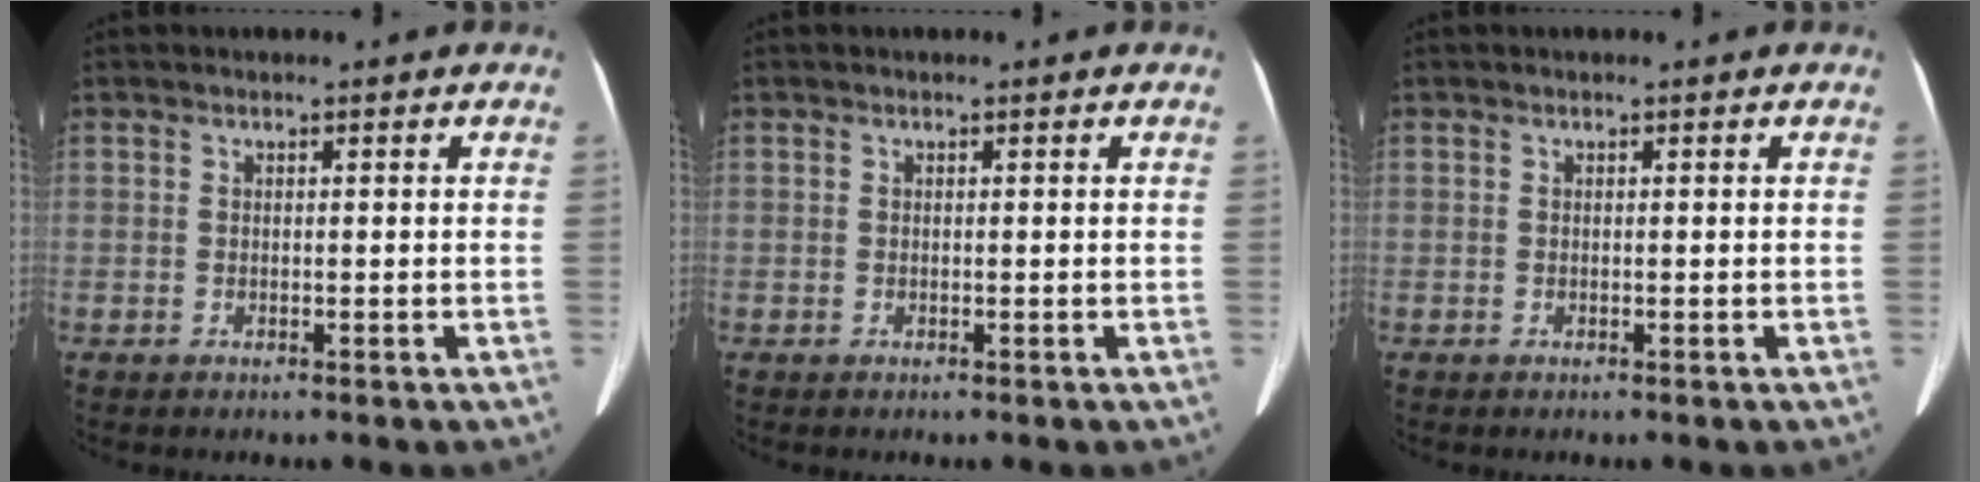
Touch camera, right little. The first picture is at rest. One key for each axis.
{"total": 0.0}
{"total": 0.0}